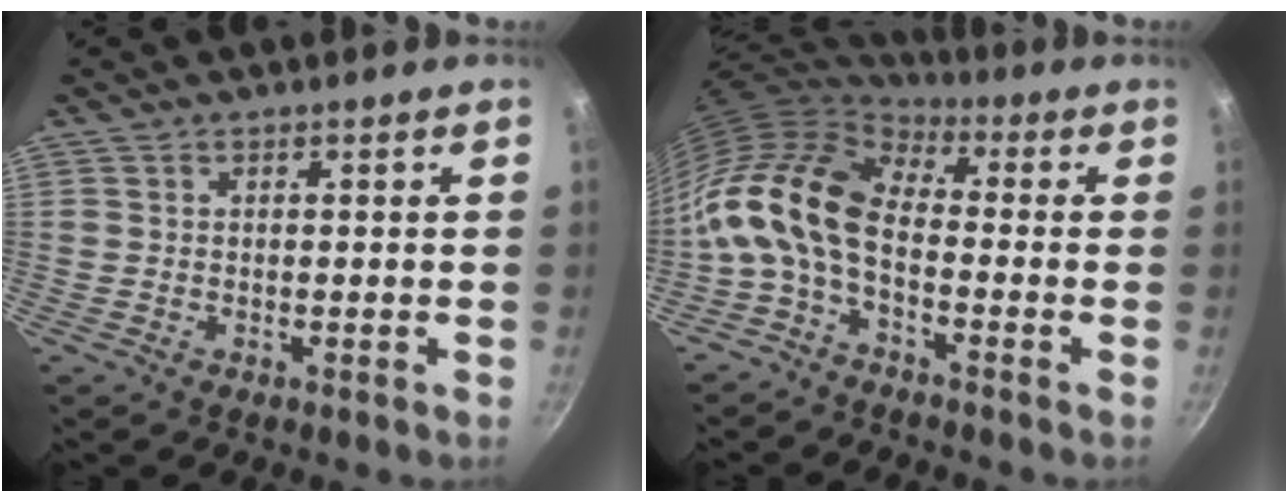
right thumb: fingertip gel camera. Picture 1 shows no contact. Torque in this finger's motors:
{"motor_torque": [0.07, 1.01, 1.74, -1.06, 0.25]}